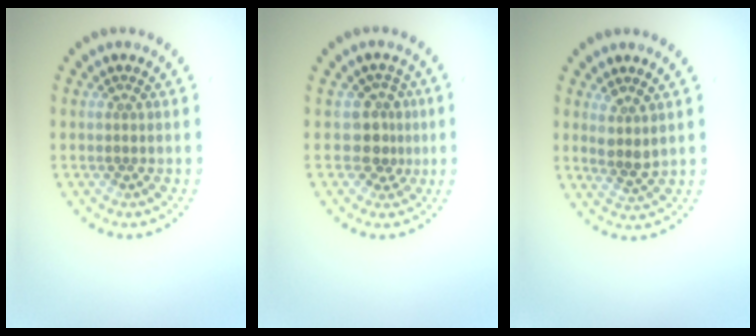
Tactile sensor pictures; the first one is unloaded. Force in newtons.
{"total": 2.6, "press": 2.0, "slide": 1.6}
{"total": 2.2, "press": 1.8, "slide": 1.2}